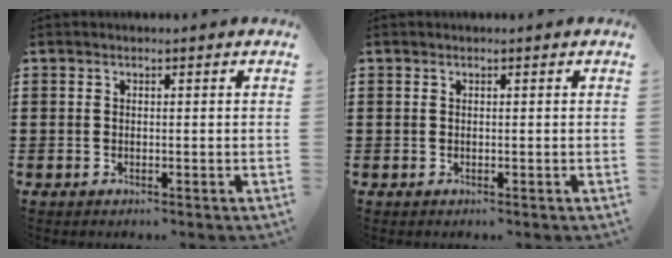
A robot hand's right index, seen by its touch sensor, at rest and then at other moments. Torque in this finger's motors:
{"motor_torque": [0.16, -0.14, 0.02, 0.01]}